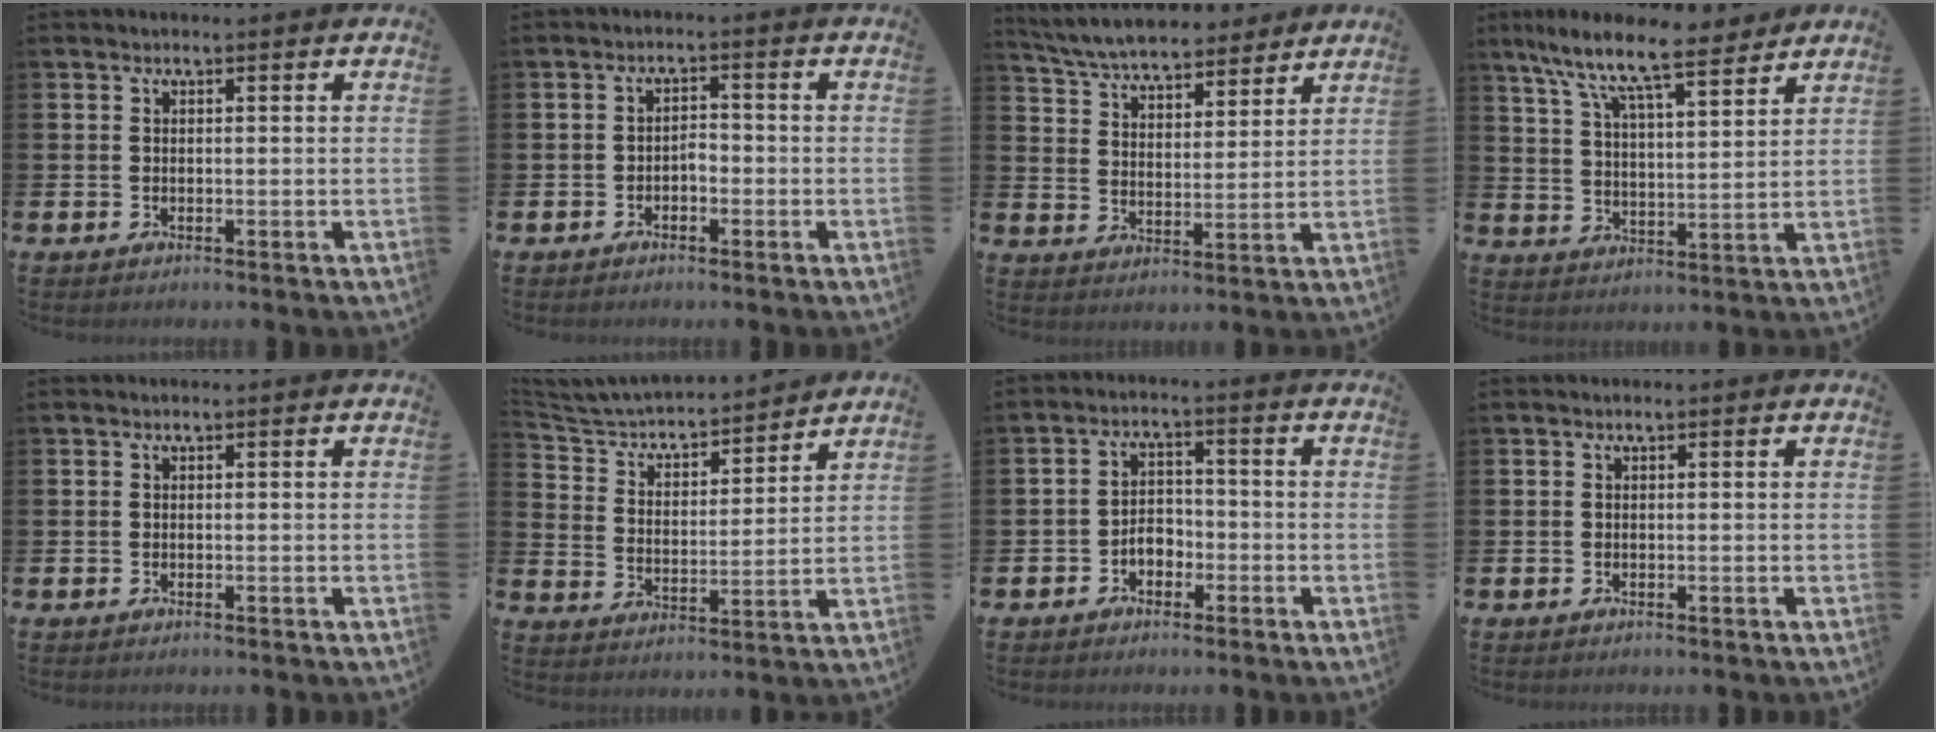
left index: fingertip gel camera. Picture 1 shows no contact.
{"total": 1.7, "force": [-1.0, 1.0, 0.9], "torque": [-0.015, 0.004, -0.024]}
{"total": 6.7, "force": [6.4, 1.3, 1.4], "torque": [-0.058, -0.035, 0.115]}
{"total": 10.2, "force": [8.8, 2.0, 4.7], "torque": [-0.112, -0.052, 0.151]}
{"total": 0.0}
{"total": 4.8, "force": [4.6, 1.2, 1.0], "torque": [-0.048, -0.041, 0.071]}
{"total": 3.1, "force": [-1.7, 2.2, 1.4], "torque": [-0.027, 0.008, -0.038]}
{"total": 0.0}